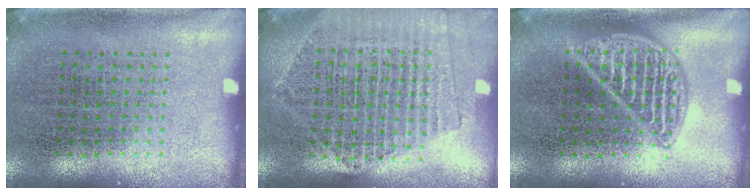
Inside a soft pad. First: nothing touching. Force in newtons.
{"total": 2.1, "press": 1.9, "slide": 0.9}
{"total": 2.2, "press": 2.1, "slide": 0.3}